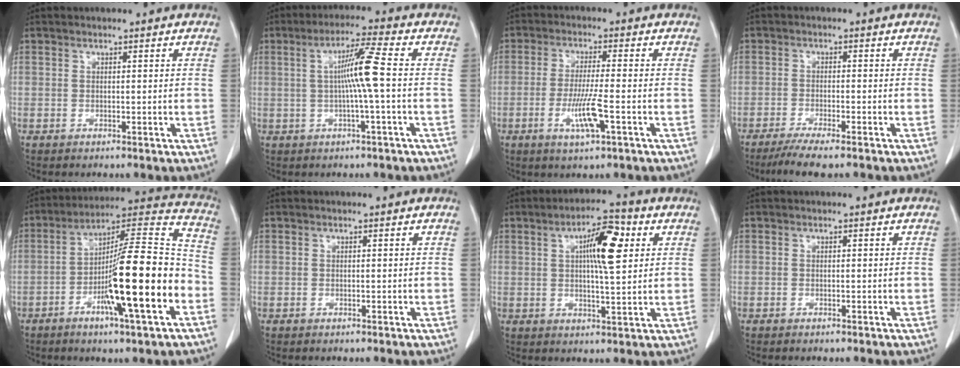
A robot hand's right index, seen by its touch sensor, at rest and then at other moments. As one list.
[{"total": 6.8, "force": [0.0, -1.1, 6.8], "torque": [-0.122, 0.008, 0.002]}, {"total": 6.3, "force": [-2.3, 0.2, 5.9], "torque": [-0.116, -0.012, -0.041]}, {"total": 6.3, "force": [-5.0, 0.2, 3.8], "torque": [-0.059, -0.014, -0.081]}, {"total": 18.5, "force": [-6.1, 1.3, 17.5], "torque": [-0.282, 0.000, -0.101]}, {"total": 0.0}, {"total": 9.0, "force": [2.8, 1.9, 8.4], "torque": [-0.136, 0.012, 0.044]}, {"total": 0.0}]